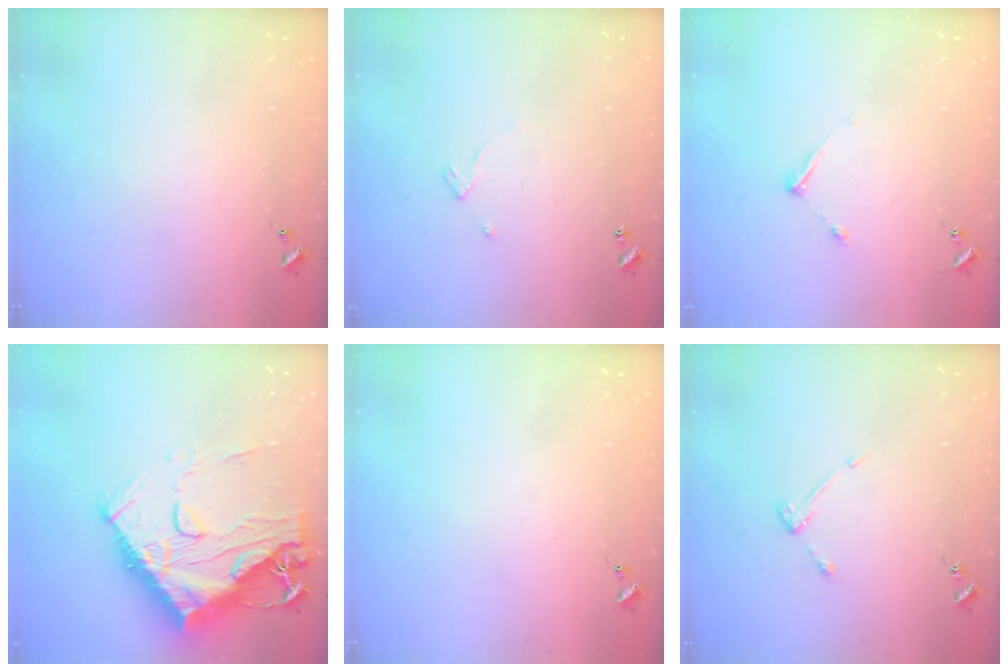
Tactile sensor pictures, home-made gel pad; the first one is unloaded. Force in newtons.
{"total": 3.2, "press": 3.1, "slide": 0.3}
{"total": 4.8, "press": 4.8, "slide": 0.6}
{"total": 23.2, "press": 23.1, "slide": 2.2}
{"total": 0.0}
{"total": 3.2, "press": 3.1, "slide": 0.5}